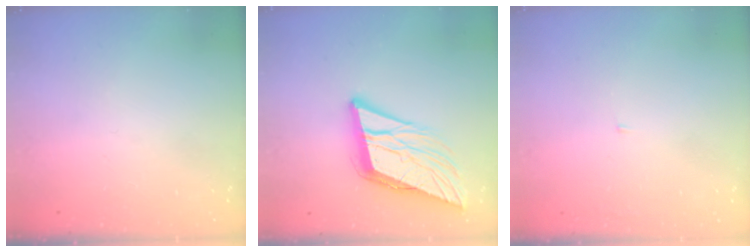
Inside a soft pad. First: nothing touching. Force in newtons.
{"total": 13.2, "press": 13.0, "slide": 2.6}
{"total": 2.1, "press": 2.1, "slide": 0.2}